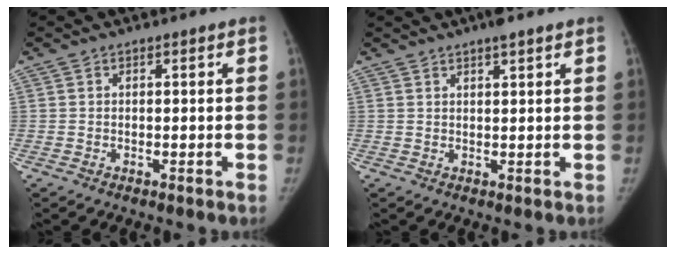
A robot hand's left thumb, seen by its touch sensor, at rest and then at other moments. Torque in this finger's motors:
{"motor_torque": [0.44, -0.26, 0.57, -0.38, 0.09]}